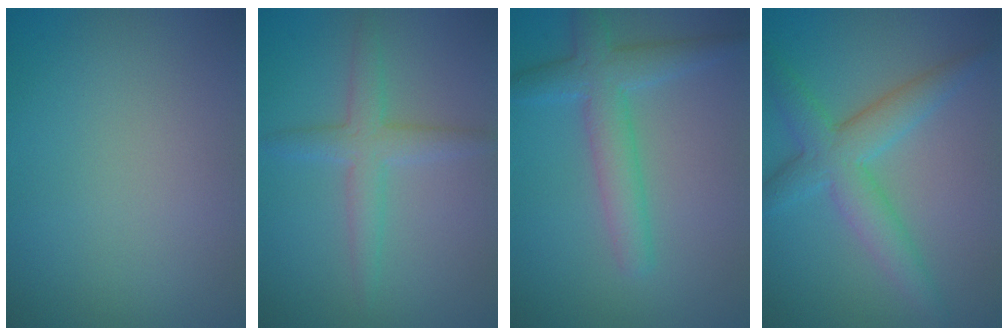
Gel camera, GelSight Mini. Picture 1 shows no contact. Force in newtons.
{"total": 3.0, "press": 3.0, "slide": 0.1}
{"total": 4.3, "press": 4.3, "slide": 0.2}
{"total": 5.0, "press": 5.0, "slide": 0.2}